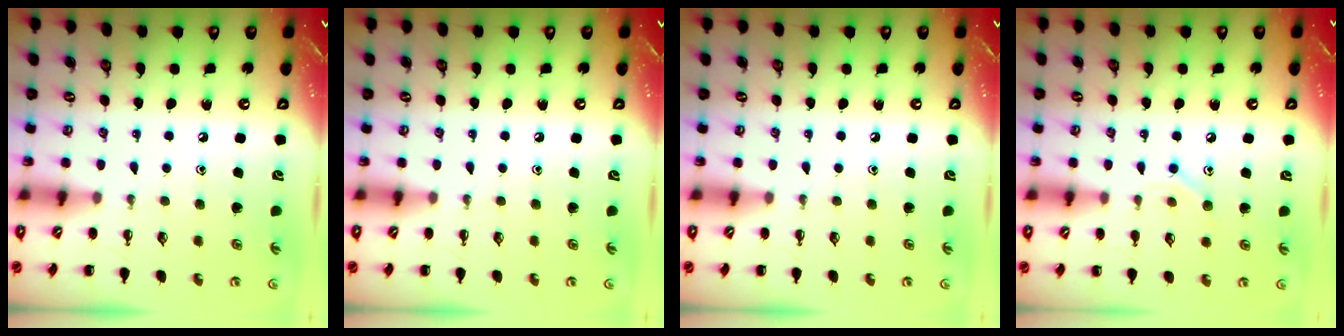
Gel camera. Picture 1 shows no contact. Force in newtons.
{"total": 0.0}
{"total": 0.0}
{"total": 7.6, "press": 7.4, "slide": 1.9}